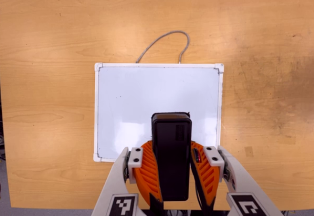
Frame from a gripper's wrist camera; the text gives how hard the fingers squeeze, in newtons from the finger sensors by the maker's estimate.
{"total": 10.6, "left": 8.9, "right": 12.2}